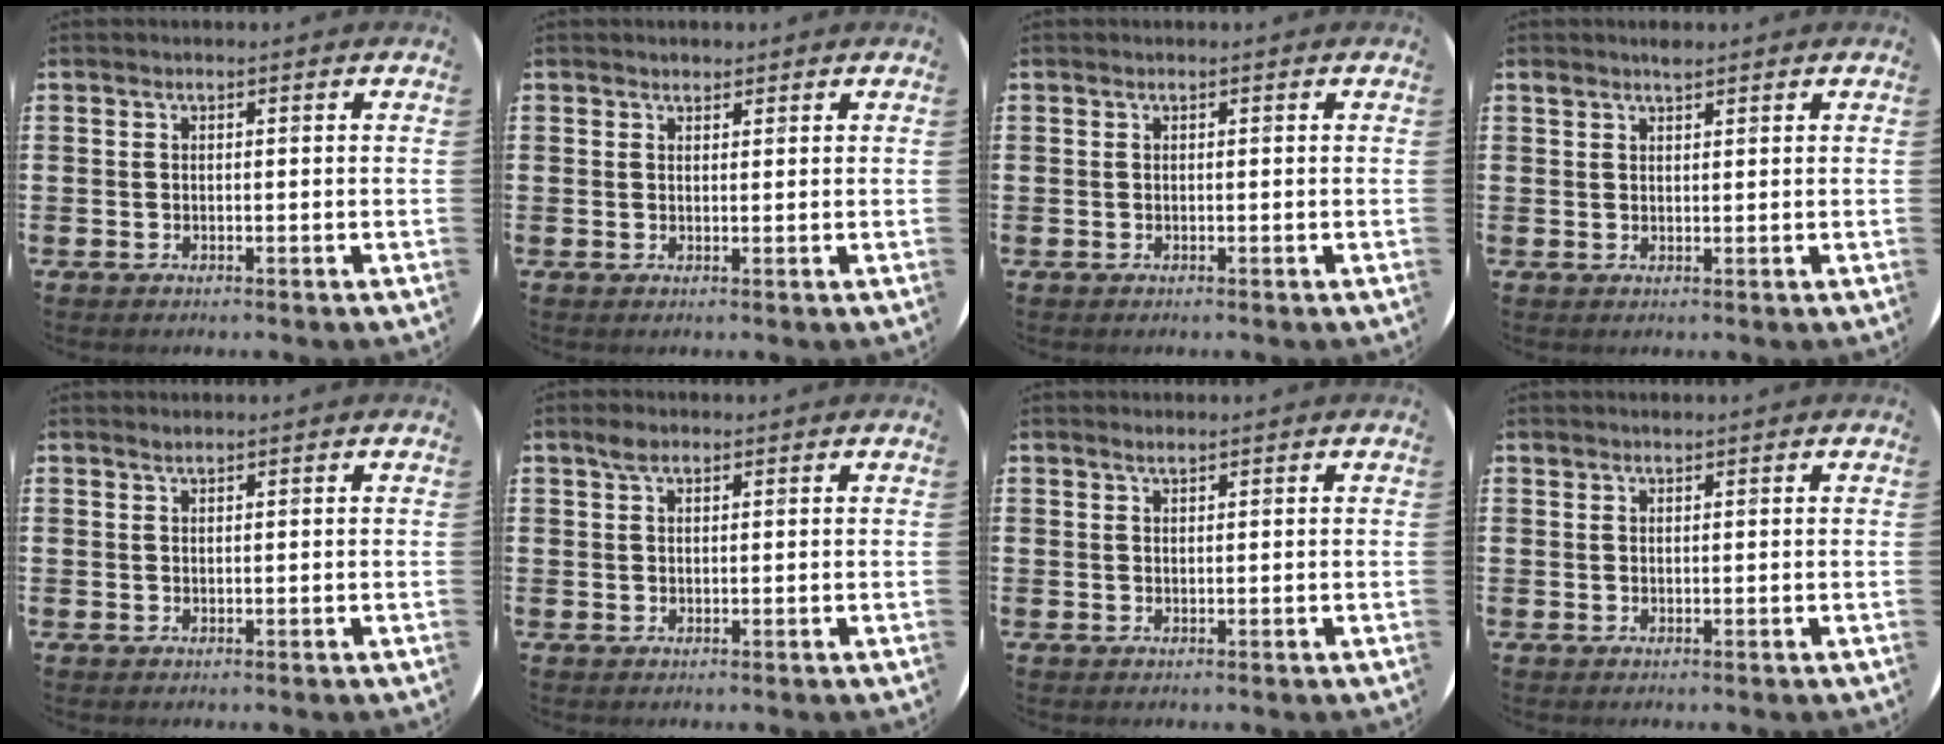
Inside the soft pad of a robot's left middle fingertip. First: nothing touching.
{"total": 1.1, "force": [1.1, 0.3, 0.0], "torque": [0.007, -0.002, 0.019]}
{"total": 0.0}
{"total": 1.5, "force": [1.4, 0.3, 0.4], "torque": [-0.002, -0.002, 0.024]}
{"total": 0.7, "force": [0.6, -0.1, 0.2], "torque": [-0.003, -0.001, 0.012]}
{"total": 1.9, "force": [1.3, 1.0, 0.9], "torque": [-0.013, 0.002, 0.022]}
{"total": 0.9, "force": [0.9, 0.0, 0.4], "torque": [-0.008, 0.000, 0.016]}
{"total": 0.5, "force": [0.5, 0.1, -0.1], "torque": [0.001, 0.003, 0.010]}